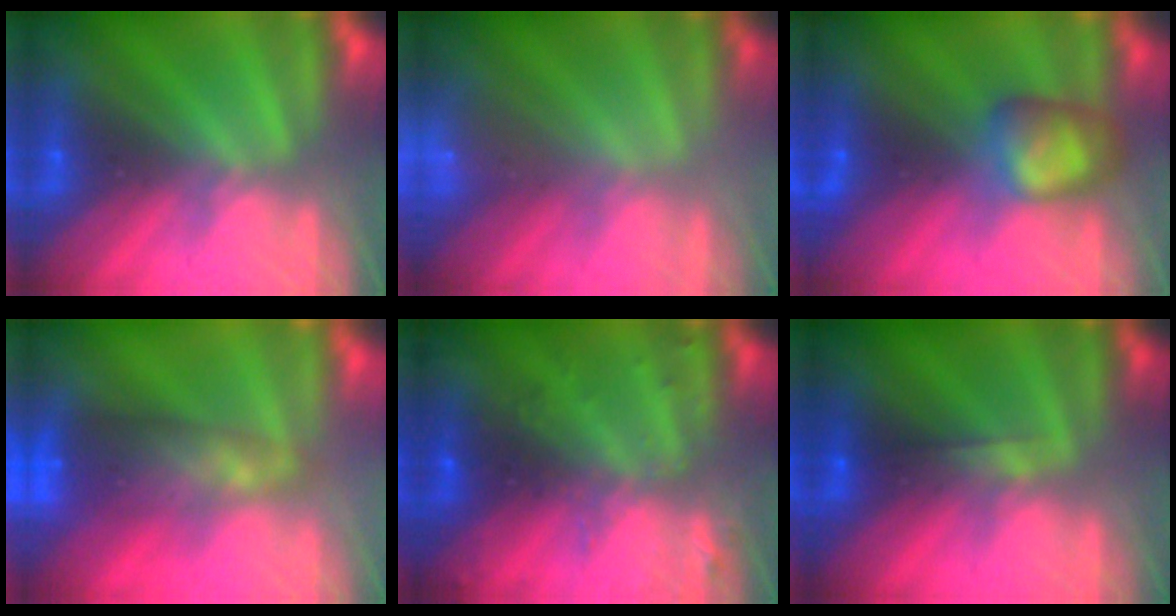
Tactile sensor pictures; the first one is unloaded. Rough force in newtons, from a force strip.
{"total": 2.3}
{"total": 6.1}
{"total": 7.4}
{"total": 2.9}
{"total": 3.9}